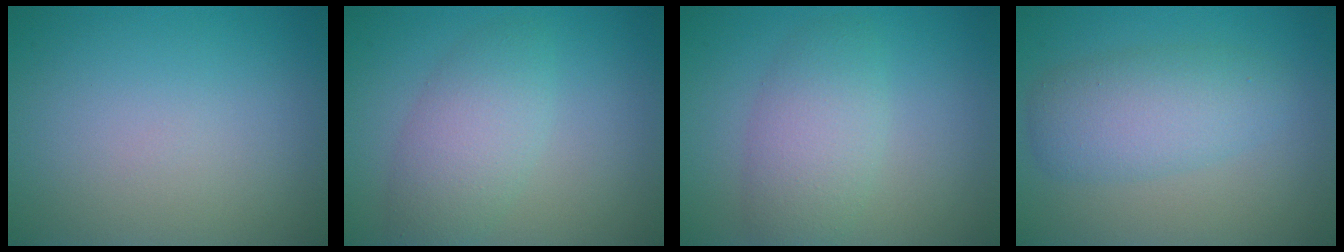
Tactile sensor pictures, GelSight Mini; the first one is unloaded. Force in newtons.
{"total": 4.0, "press": 4.0, "slide": 0.2}
{"total": 4.0, "press": 4.0, "slide": 0.2}
{"total": 4.4, "press": 4.4, "slide": 0.2}